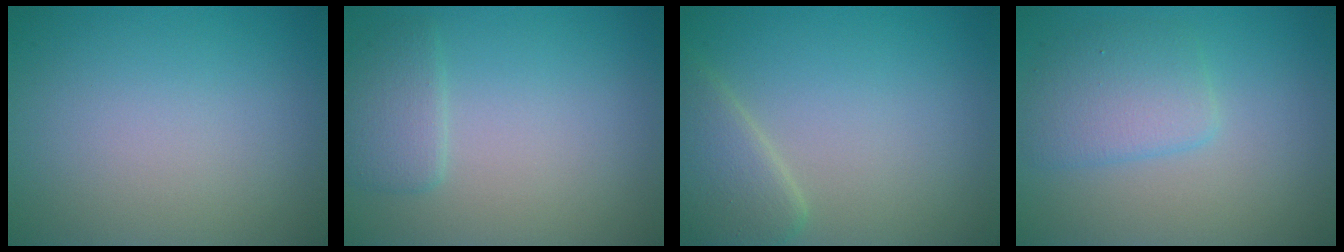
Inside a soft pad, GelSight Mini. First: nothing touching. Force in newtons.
{"total": 2.0, "press": 2.0, "slide": 0.3}
{"total": 3.5, "press": 3.5, "slide": 0.3}
{"total": 3.2, "press": 3.2, "slide": 0.1}